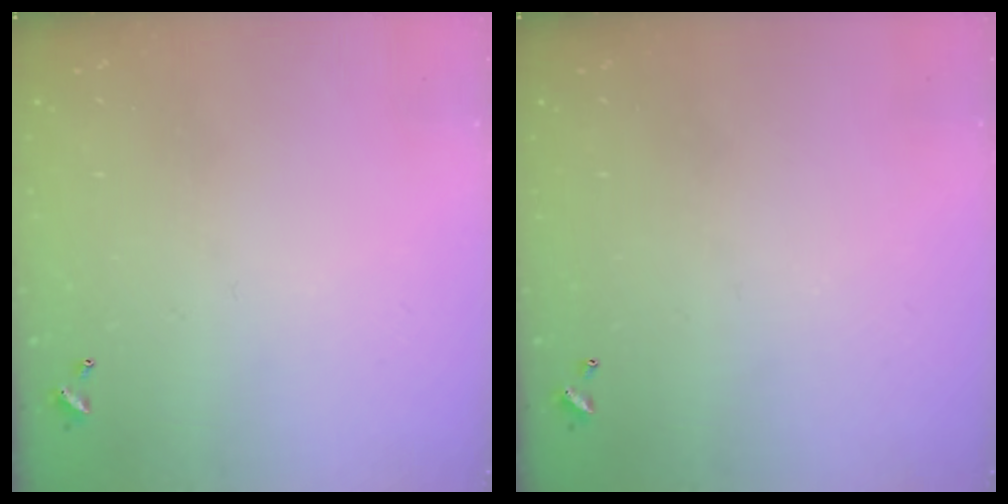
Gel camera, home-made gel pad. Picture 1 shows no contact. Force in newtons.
{"total": 0.0}